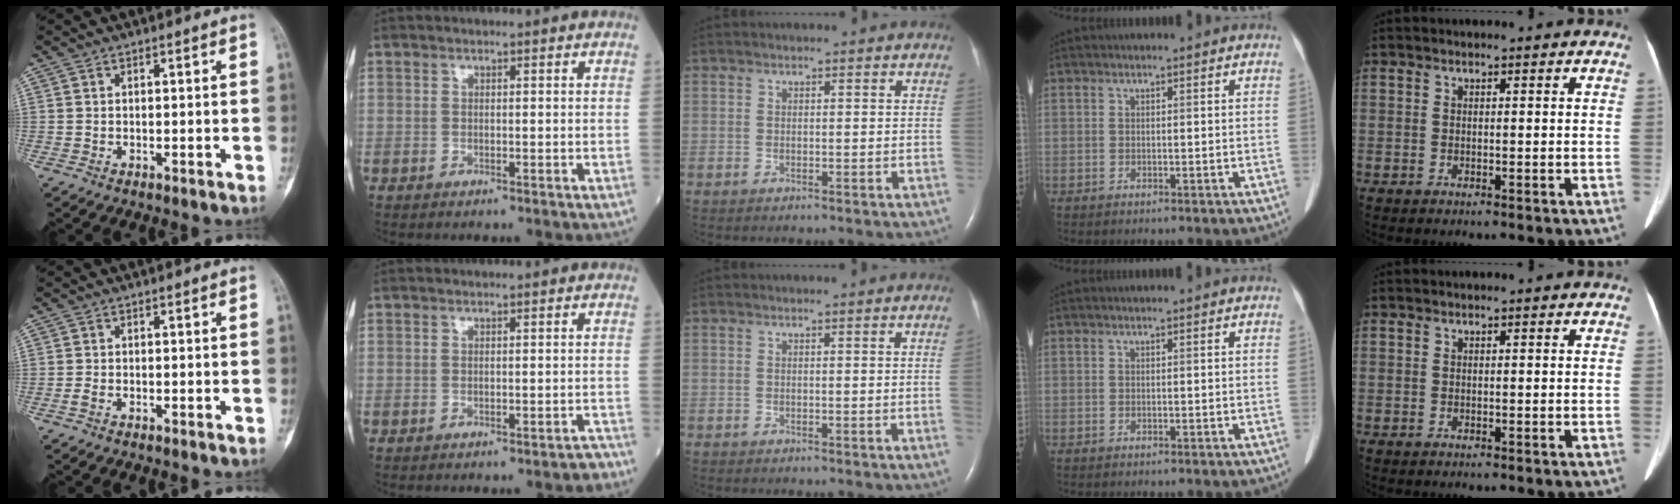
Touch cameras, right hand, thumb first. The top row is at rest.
{"thumb": {"total": 0.9, "force": [-0.5, 0.4, 0.6], "torque": [-0.018, -0.001, -0.011]}, "index": {"total": 1.7, "force": [-1.5, 0.3, 0.7], "torque": [-0.007, -0.002, -0.017]}, "middle": {"total": 0.7, "force": [-0.2, -0.3, 0.5], "torque": [0.003, 0.004, -0.005]}}